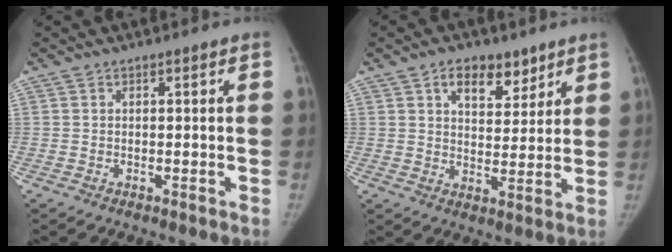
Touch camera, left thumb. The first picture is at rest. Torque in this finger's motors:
{"motor_torque": [0.56, -0.18, 0.74, -0.93, 0.11]}